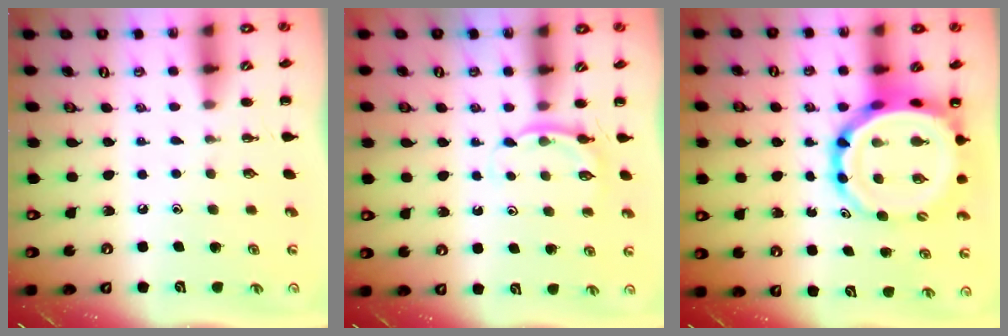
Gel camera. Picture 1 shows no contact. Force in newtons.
{"total": 4.5, "press": 4.4, "slide": 1.1}
{"total": 13.7, "press": 13.2, "slide": 3.7}